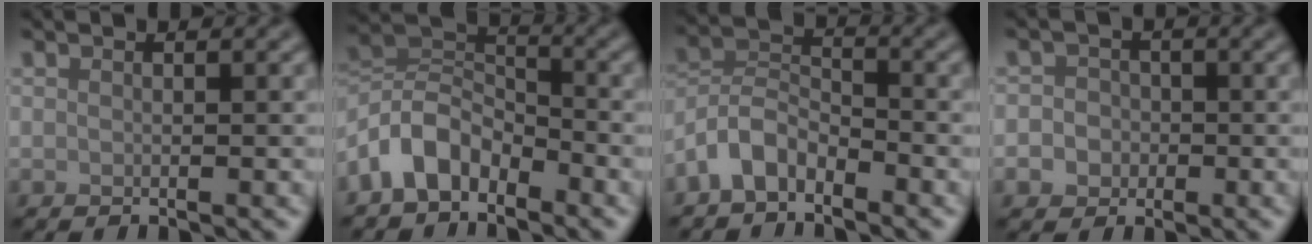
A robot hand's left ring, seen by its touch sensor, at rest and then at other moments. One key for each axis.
{"total": 5.6, "fx": -3.4, "fy": 3.4, "fz": 2.9, "tx": -0.050, "ty": 0.008, "tz": -0.081}
{"total": 3.9, "fx": -2.8, "fy": 2.0, "fz": 1.9, "tx": -0.035, "ty": 0.010, "tz": -0.067}
{"total": 3.3, "fx": -1.0, "fy": 3.1, "fz": 0.9, "tx": 0.011, "ty": 0.004, "tz": -0.038}